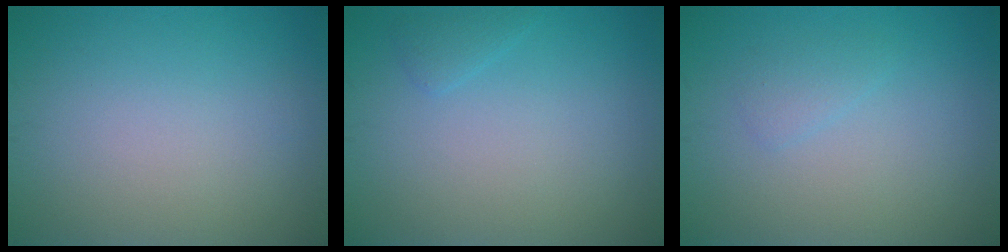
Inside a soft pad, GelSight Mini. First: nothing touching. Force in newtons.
{"total": 0.9, "press": 0.9, "slide": 0.1}
{"total": 1.1, "press": 1.1, "slide": 0.1}